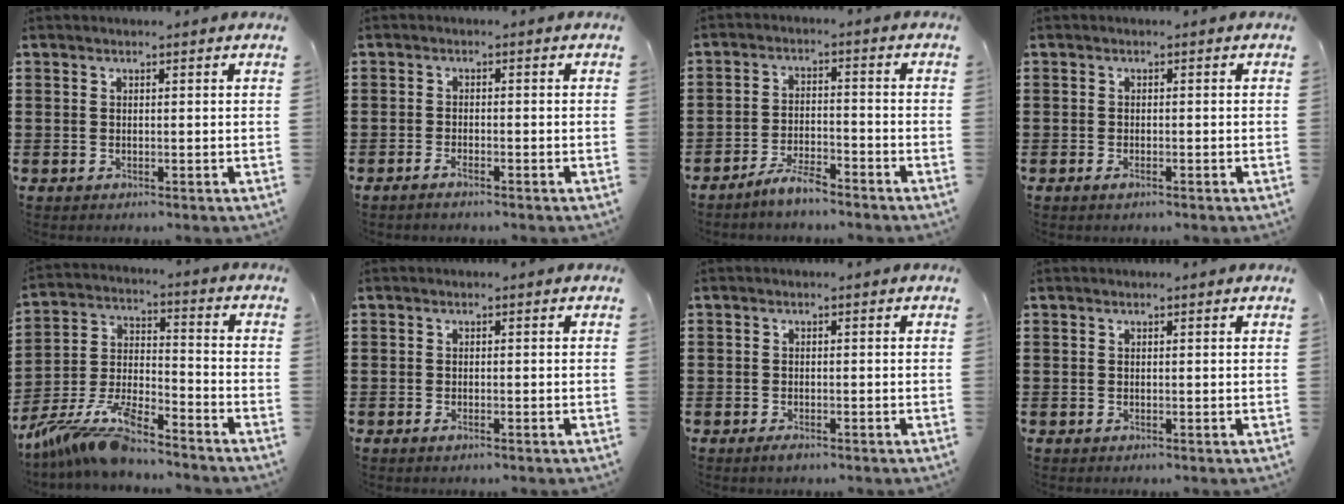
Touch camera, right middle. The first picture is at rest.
{"total": 1.3, "force": [-1.1, 0.2, 0.7], "torque": [-0.015, -0.003, -0.021]}
{"total": 4.6, "force": [-4.2, 0.6, 1.8], "torque": [-0.043, 0.002, -0.085]}
{"total": 1.0, "force": [-0.7, 0.3, 0.7], "torque": [-0.016, -0.001, -0.013]}
{"total": 10.7, "force": [-9.3, 1.9, 5.0], "torque": [-0.112, 0.015, -0.186]}
{"total": 0.8, "force": [-0.6, 0.2, 0.5], "torque": [-0.013, -0.003, -0.011]}
{"total": 0.9, "force": [-0.8, 0.4, 0.4], "torque": [-0.009, -0.004, -0.014]}
{"total": 0.0}